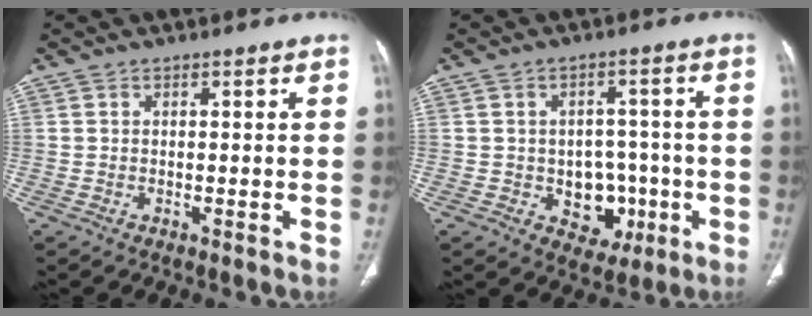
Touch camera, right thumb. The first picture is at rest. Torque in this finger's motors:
{"motor_torque": [0.56, 0.29, 0.22, -0.49, -0.02]}